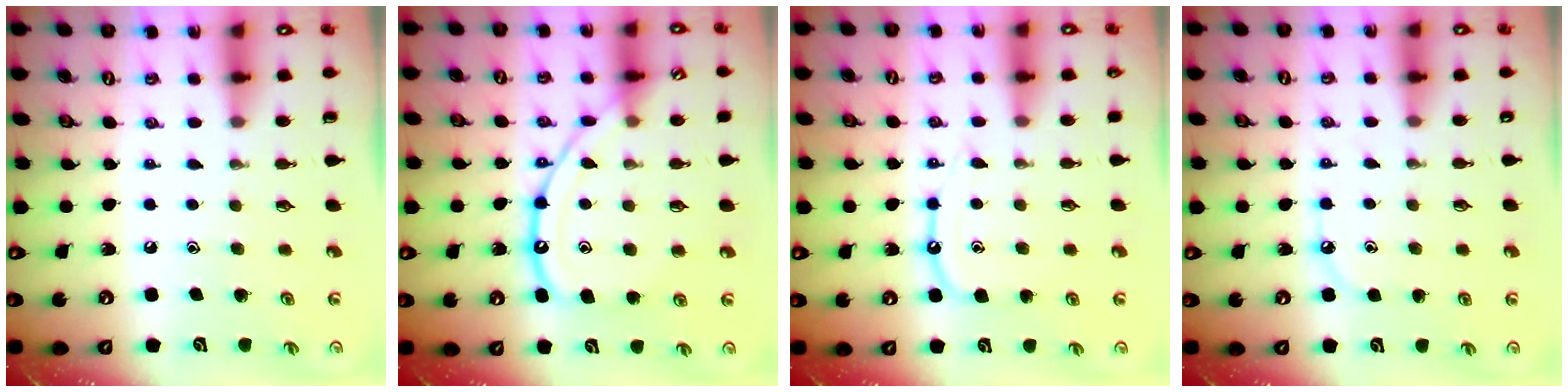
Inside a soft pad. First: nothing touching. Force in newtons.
{"total": 13.6, "press": 13.5, "slide": 1.1}
{"total": 9.8, "press": 9.7, "slide": 1.0}
{"total": 4.9, "press": 4.8, "slide": 0.4}